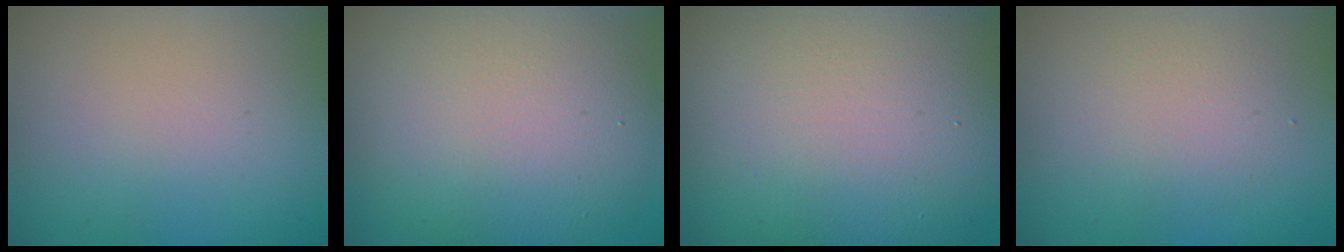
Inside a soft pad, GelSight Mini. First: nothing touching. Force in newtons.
{"total": 9.7, "press": 9.6, "slide": 0.7}
{"total": 16.7, "press": 16.6, "slide": 1.1}
{"total": 2.9, "press": 2.9, "slide": 0.2}